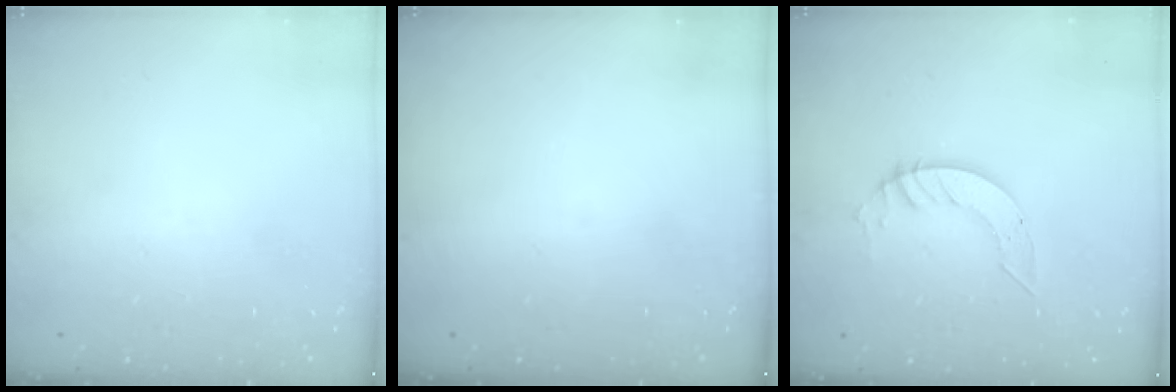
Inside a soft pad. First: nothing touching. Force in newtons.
{"total": 0.0}
{"total": 5.2, "press": 5.2, "slide": 0.3}